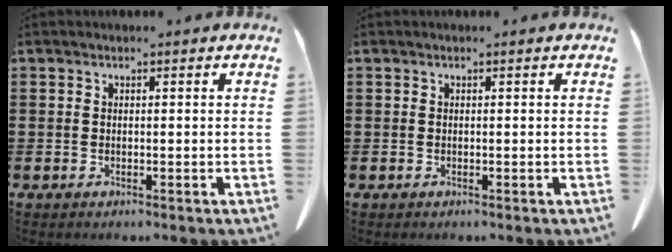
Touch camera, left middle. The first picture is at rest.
{"total": 0.0}